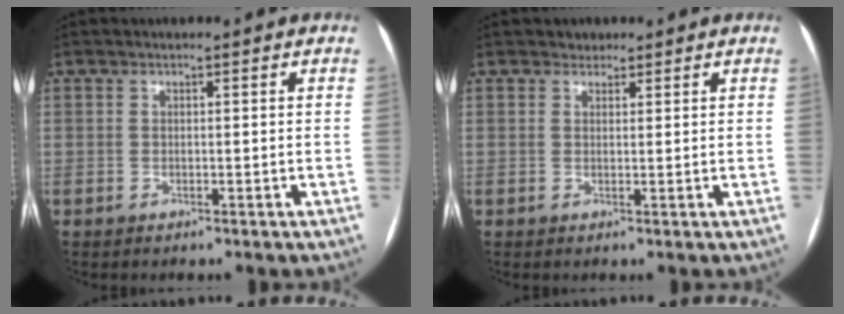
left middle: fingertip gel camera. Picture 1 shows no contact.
{"total": 1.2, "force": [0.9, 0.8, -0.1], "torque": [0.006, -0.001, 0.009]}